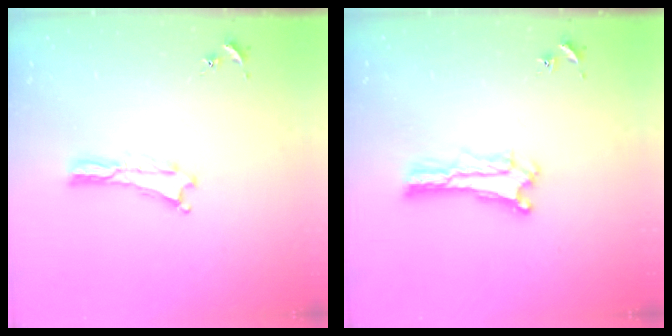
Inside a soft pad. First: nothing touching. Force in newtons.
{"total": 0.9, "press": 0.9, "slide": 0.2}